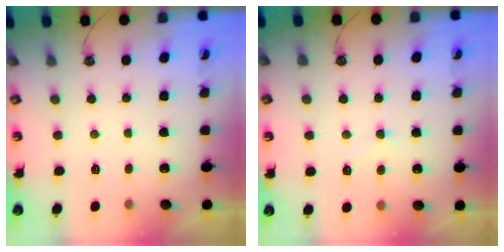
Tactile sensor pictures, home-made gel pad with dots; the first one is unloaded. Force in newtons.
{"total": 2.1, "press": 2.1, "slide": 0.5}